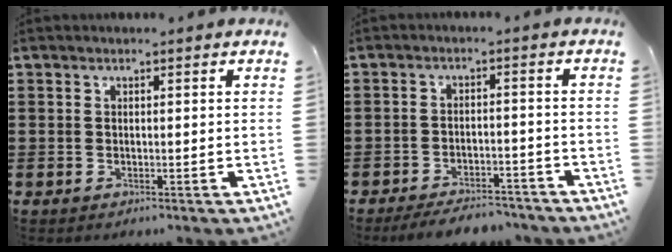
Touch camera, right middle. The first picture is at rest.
{"total": 4.3, "force": [-4.1, 0.6, 0.9], "torque": [-0.015, 0.005, -0.083]}